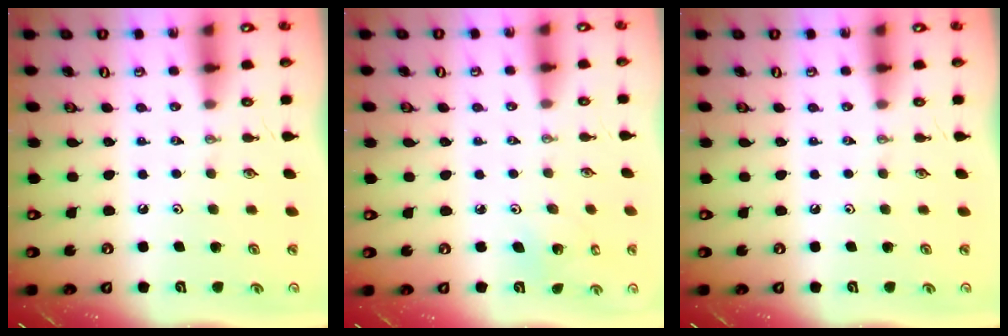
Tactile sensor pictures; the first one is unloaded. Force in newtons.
{"total": 3.1, "press": 3.1, "slide": 0.2}
{"total": 0.0}